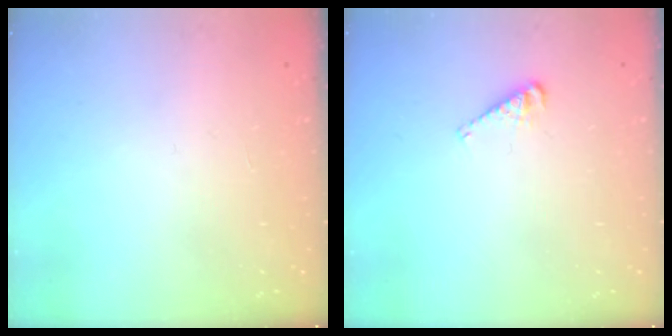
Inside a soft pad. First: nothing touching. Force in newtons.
{"total": 4.3, "press": 4.3, "slide": 0.6}